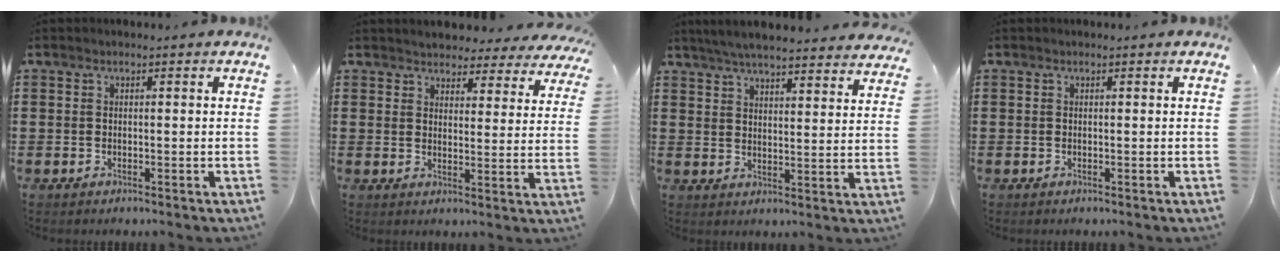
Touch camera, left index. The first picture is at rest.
{"total": 3.6, "force": [3.6, 0.5, -0.1], "torque": [-0.018, -0.019, 0.062]}
{"total": 5.4, "force": [5.2, -0.1, 1.3], "torque": [-0.044, -0.023, 0.092]}
{"total": 0.0}